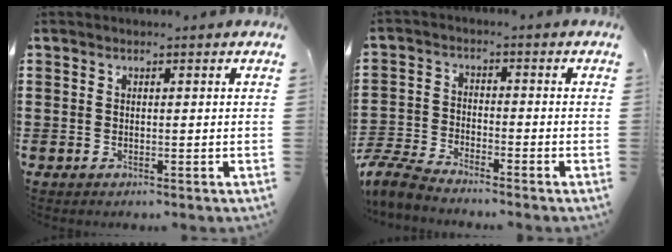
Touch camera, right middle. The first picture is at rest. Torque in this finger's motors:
{"motor_torque": [1.01, -0.65, 0.02, 0.06]}